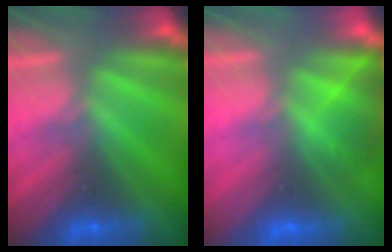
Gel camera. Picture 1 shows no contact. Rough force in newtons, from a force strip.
{"total": 2.7}